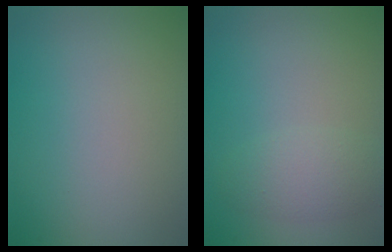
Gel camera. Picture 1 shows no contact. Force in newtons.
{"total": 2.4, "press": 2.4, "slide": 0.1}